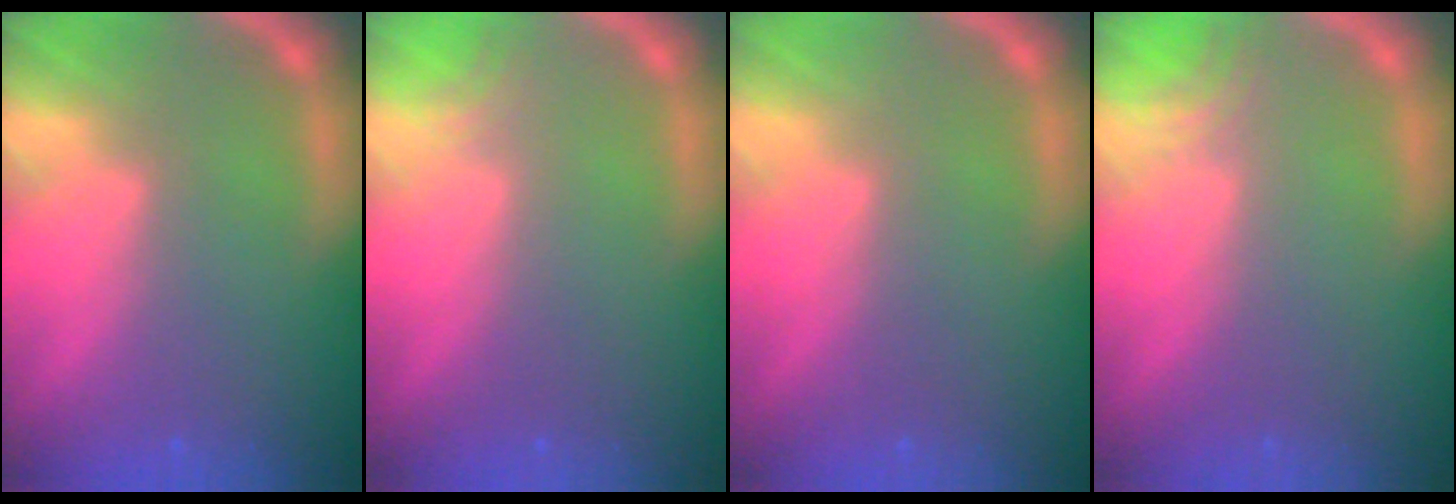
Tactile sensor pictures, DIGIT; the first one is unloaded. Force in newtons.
{"total": 0.9}
{"total": 0.0}
{"total": 1.5}